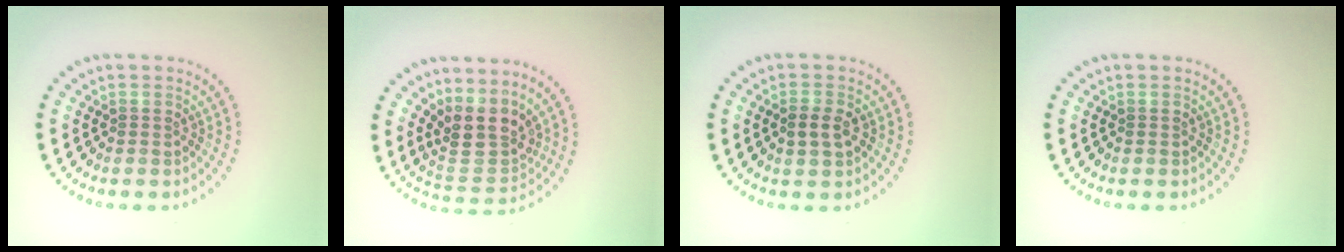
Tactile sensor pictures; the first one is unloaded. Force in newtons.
{"total": 3.8, "press": 3.0, "slide": 2.4}
{"total": 1.9, "press": 1.9, "slide": 0.2}
{"total": 0.0}